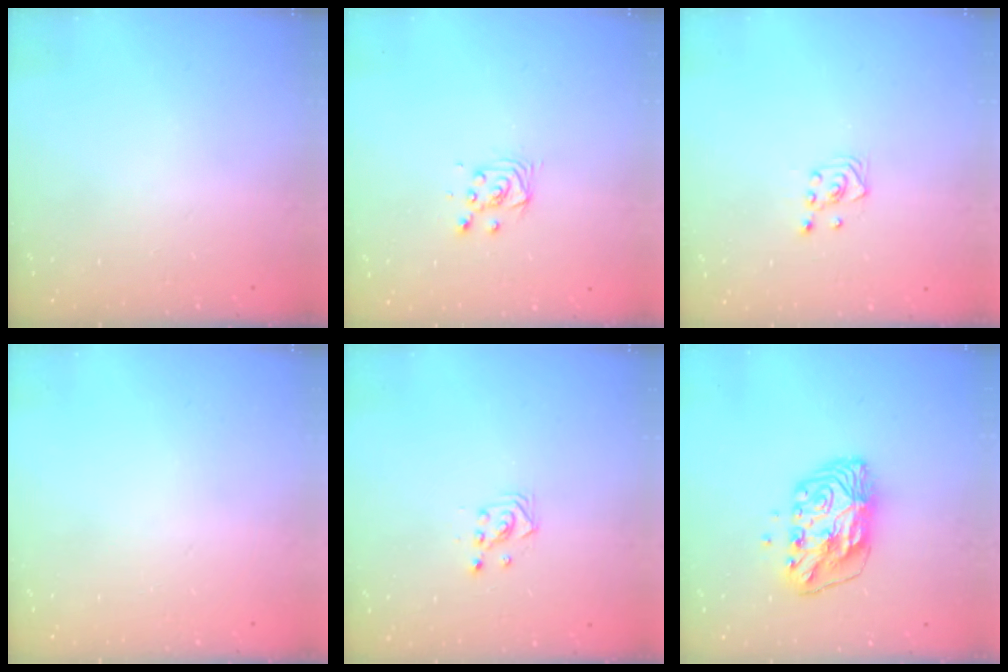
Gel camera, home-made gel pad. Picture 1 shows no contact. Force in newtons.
{"total": 4.6, "press": 4.6, "slide": 0.5}
{"total": 3.0, "press": 2.6, "slide": 1.5}
{"total": 0.0}
{"total": 2.9, "press": 2.9, "slide": 0.3}
{"total": 11.3, "press": 11.2, "slide": 1.6}